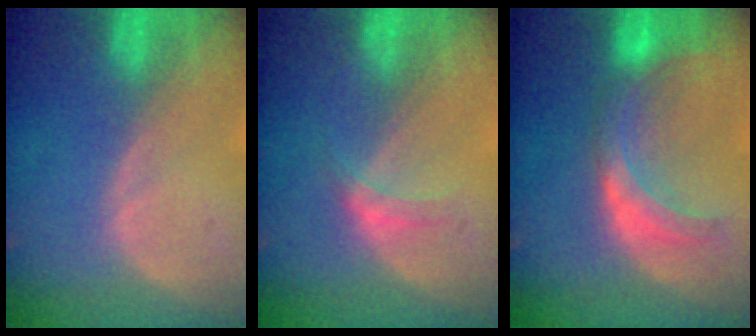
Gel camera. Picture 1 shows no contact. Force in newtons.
{"total": 2.9, "press": 2.5, "slide": 1.5}
{"total": 7.0, "press": 6.8, "slide": 1.6}